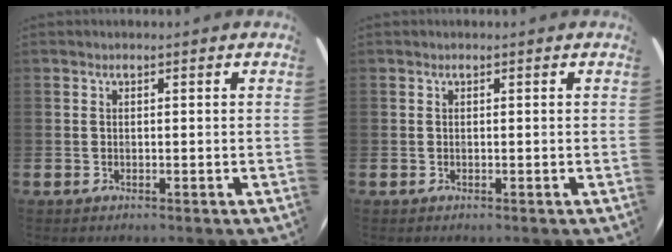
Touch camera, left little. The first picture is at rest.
{"total": 0.0}